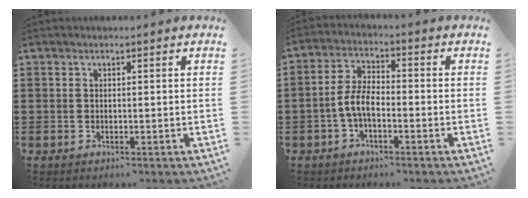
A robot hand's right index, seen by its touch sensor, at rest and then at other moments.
{"total": 5.0, "force": [-1.8, 2.3, 4.1], "torque": [-0.099, 0.000, -0.042]}